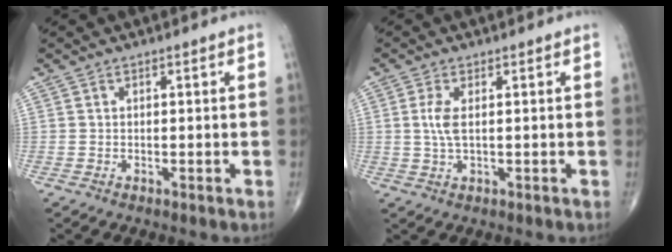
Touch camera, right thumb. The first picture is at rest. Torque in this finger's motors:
{"motor_torque": [-0.34, 0.07, -0.21, -0.26, -0.03]}